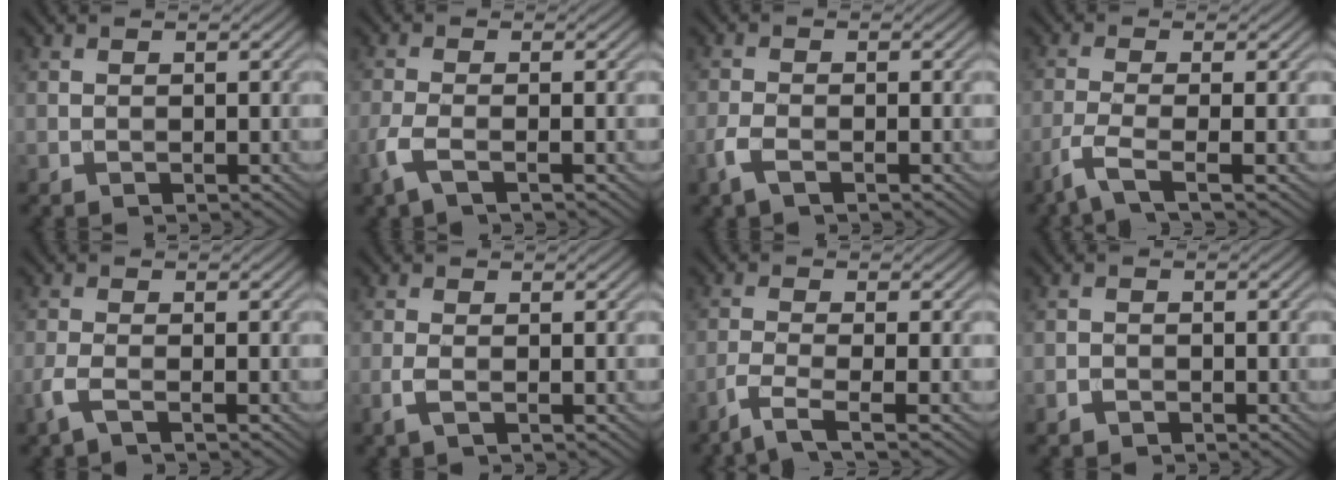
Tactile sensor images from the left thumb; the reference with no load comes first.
{"total": 3.3, "force": [-1.7, 0.8, 2.7], "torque": [-0.066, -0.002, -0.047]}
{"total": 2.6, "force": [-1.6, 0.8, 2.0], "torque": [-0.053, -0.004, -0.038]}
{"total": 4.2, "force": [-2.4, 0.6, 3.4], "torque": [-0.070, -0.002, -0.068]}
{"total": 2.6, "force": [-1.5, 0.6, 2.1], "torque": [-0.054, -0.002, -0.041]}
{"total": 1.8, "force": [-0.7, 0.5, 1.6], "torque": [-0.040, 0.001, -0.020]}
{"total": 4.2, "force": [-2.5, 0.6, 3.3], "torque": [-0.060, 0.002, -0.069]}
{"total": 1.3, "force": [-1.0, 0.9, 0.4], "torque": [-0.006, -0.001, -0.021]}